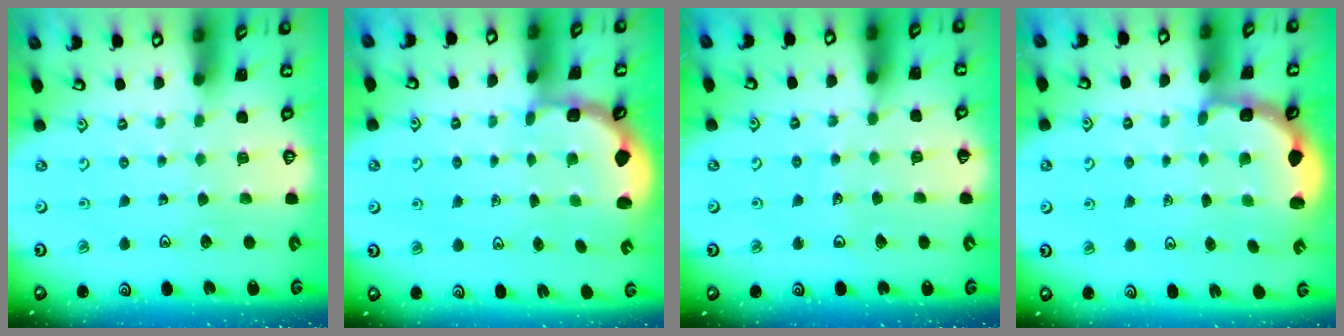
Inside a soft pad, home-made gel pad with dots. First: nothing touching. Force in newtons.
{"total": 2.7, "press": 2.1, "slide": 1.7}
{"total": 2.5, "press": 2.5, "slide": 0.2}
{"total": 3.4, "press": 3.1, "slide": 1.4}